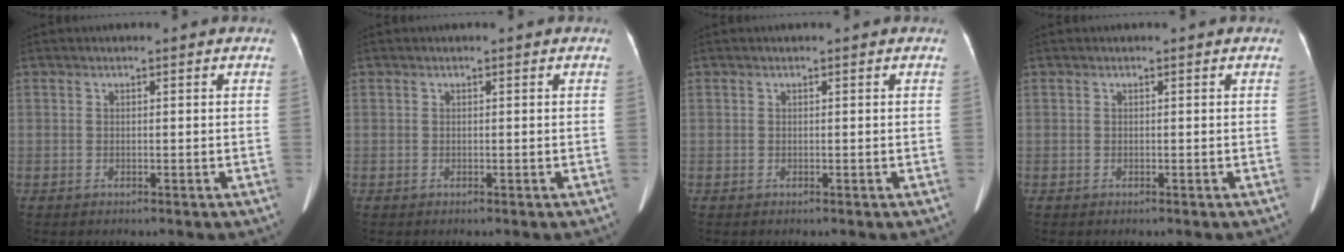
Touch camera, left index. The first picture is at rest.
{"total": 0.0}
{"total": 0.0}
{"total": 0.0}